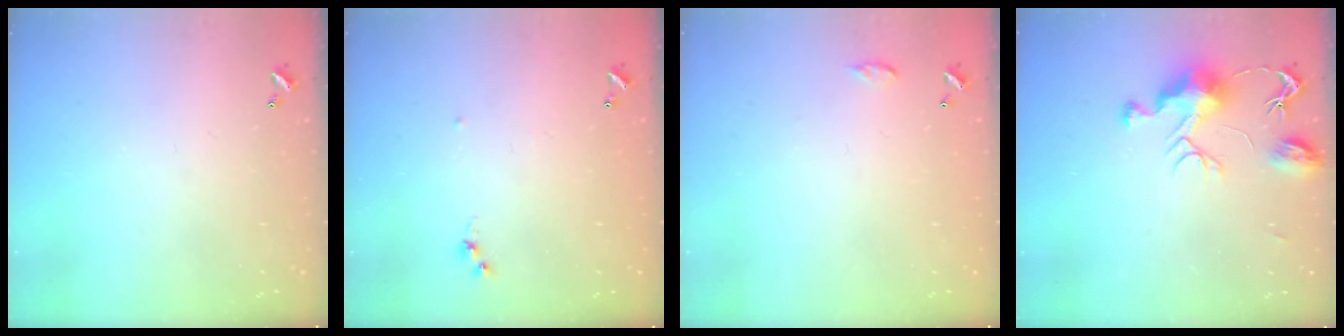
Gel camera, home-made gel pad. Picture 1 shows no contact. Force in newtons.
{"total": 6.0, "press": 6.0, "slide": 0.7}
{"total": 4.7, "press": 4.7, "slide": 0.6}
{"total": 9.4, "press": 9.4, "slide": 0.3}